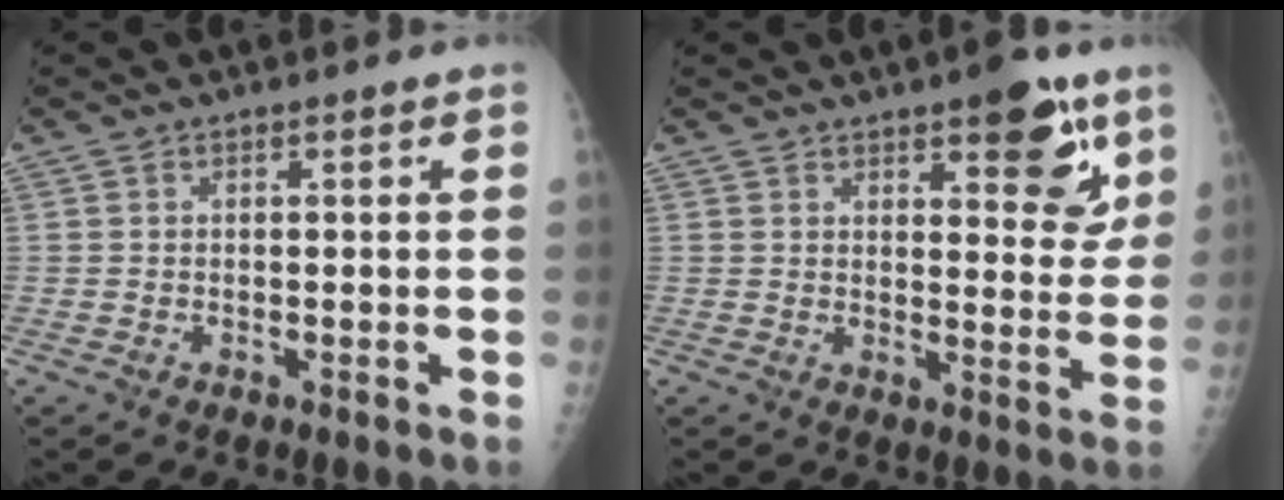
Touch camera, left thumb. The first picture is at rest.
{"total": 11.2, "force": [6.5, 4.4, 8.1], "torque": [-0.067, -0.032, 0.084]}